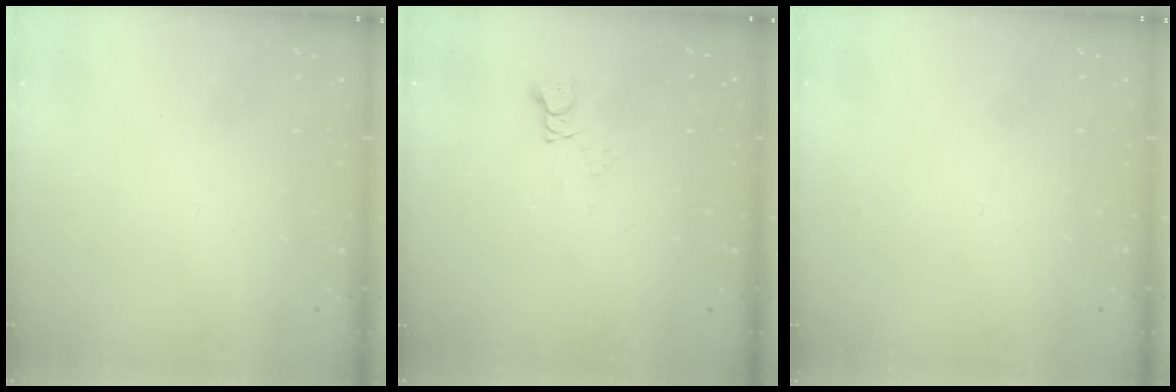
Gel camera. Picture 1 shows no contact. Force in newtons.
{"total": 4.4, "press": 4.3, "slide": 0.5}
{"total": 0.0}